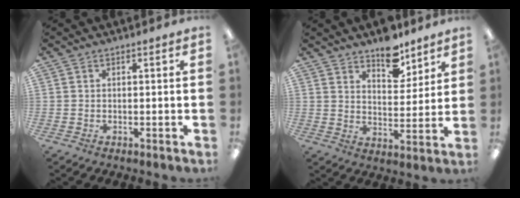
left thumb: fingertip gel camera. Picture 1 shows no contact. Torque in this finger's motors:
{"motor_torque": [0.45, 0.03, 0.70, -0.91, 0.01]}